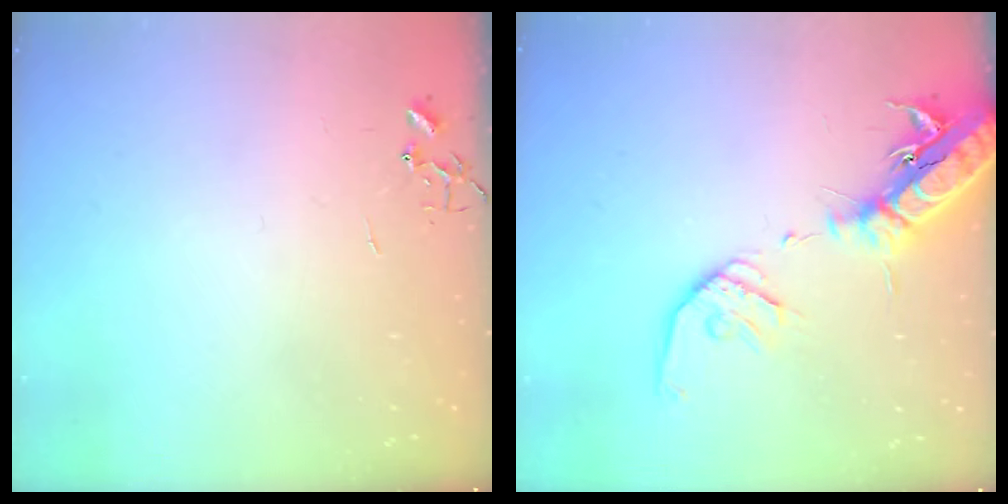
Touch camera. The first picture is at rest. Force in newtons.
{"total": 19.0, "press": 18.5, "slide": 4.3}